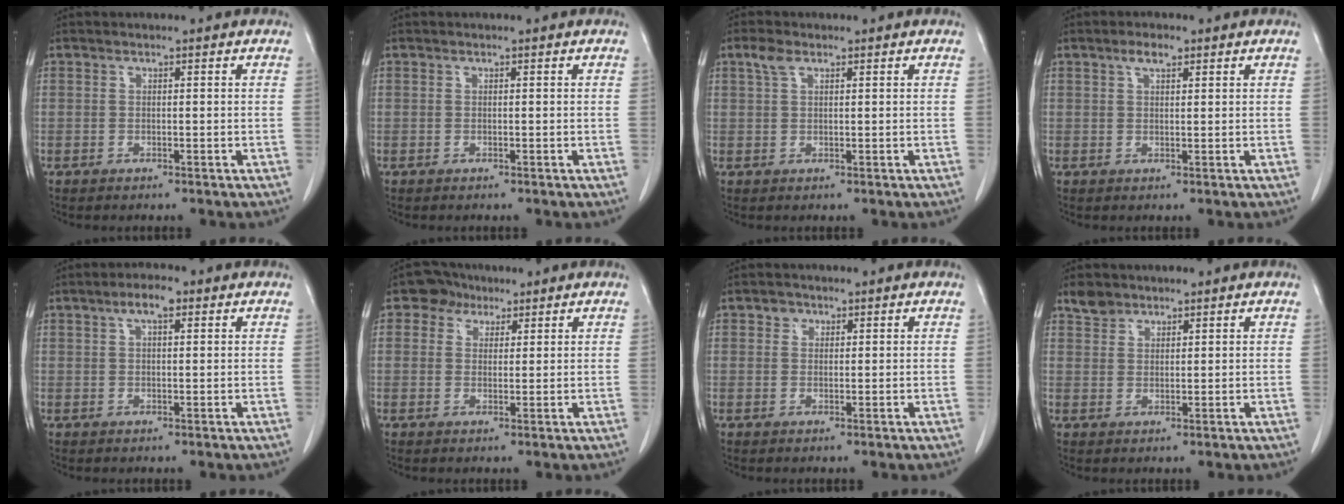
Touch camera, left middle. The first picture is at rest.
{"total": 0.0}
{"total": 2.0, "force": [1.2, 0.9, 1.4], "torque": [-0.034, 0.013, 0.026]}
{"total": 2.3, "force": [1.4, 0.9, 1.6], "torque": [-0.033, 0.006, 0.025]}
{"total": 3.3, "force": [1.7, 1.1, 2.7], "torque": [-0.050, 0.011, 0.028]}
{"total": 3.7, "force": [2.2, 2.9, 0.6], "torque": [-0.008, 0.014, 0.034]}
{"total": 1.4, "force": [0.8, 1.2, 0.3], "torque": [0.002, 0.001, 0.008]}
{"total": 2.7, "force": [2.2, 1.6, 0.3], "torque": [-0.008, 0.010, 0.040]}